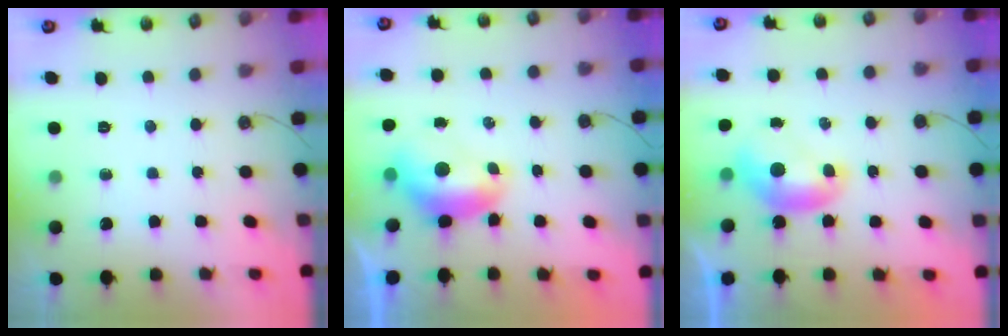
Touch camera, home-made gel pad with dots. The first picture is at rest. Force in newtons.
{"total": 0.5, "press": 0.1, "slide": 0.5}
{"total": 0.0}